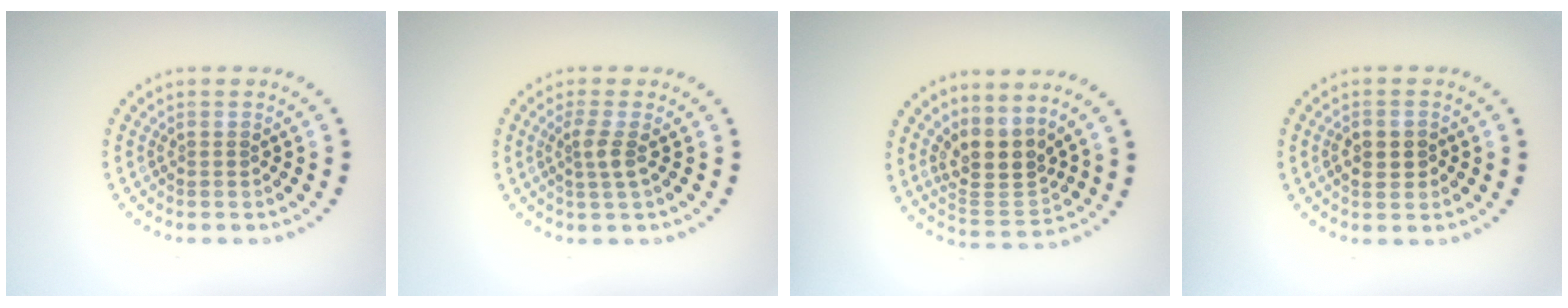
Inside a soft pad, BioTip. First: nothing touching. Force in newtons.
{"total": 1.9, "press": 1.4, "slide": 1.3}
{"total": 3.8, "press": 3.2, "slide": 2.1}
{"total": 2.0, "press": 2.0, "slide": 0.2}